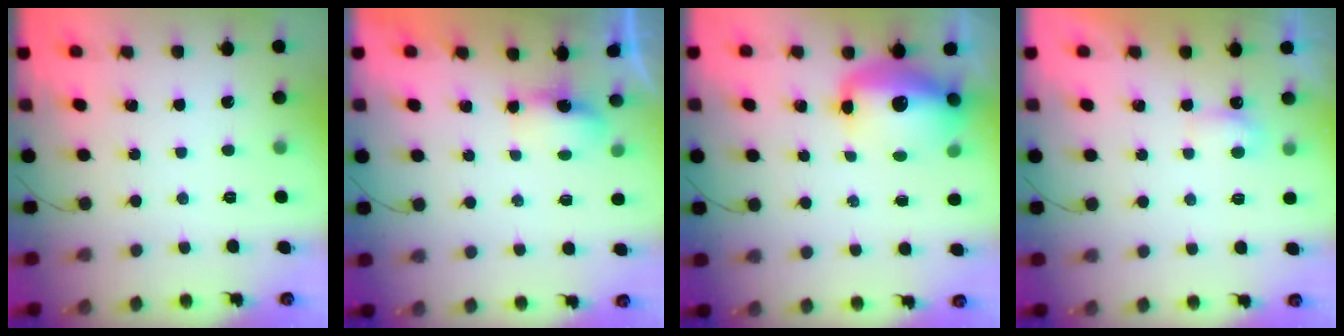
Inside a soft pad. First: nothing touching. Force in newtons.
{"total": 3.7, "press": 3.7, "slide": 0.6}
{"total": 12.3, "press": 11.8, "slide": 3.4}
{"total": 3.8, "press": 3.6, "slide": 1.2}